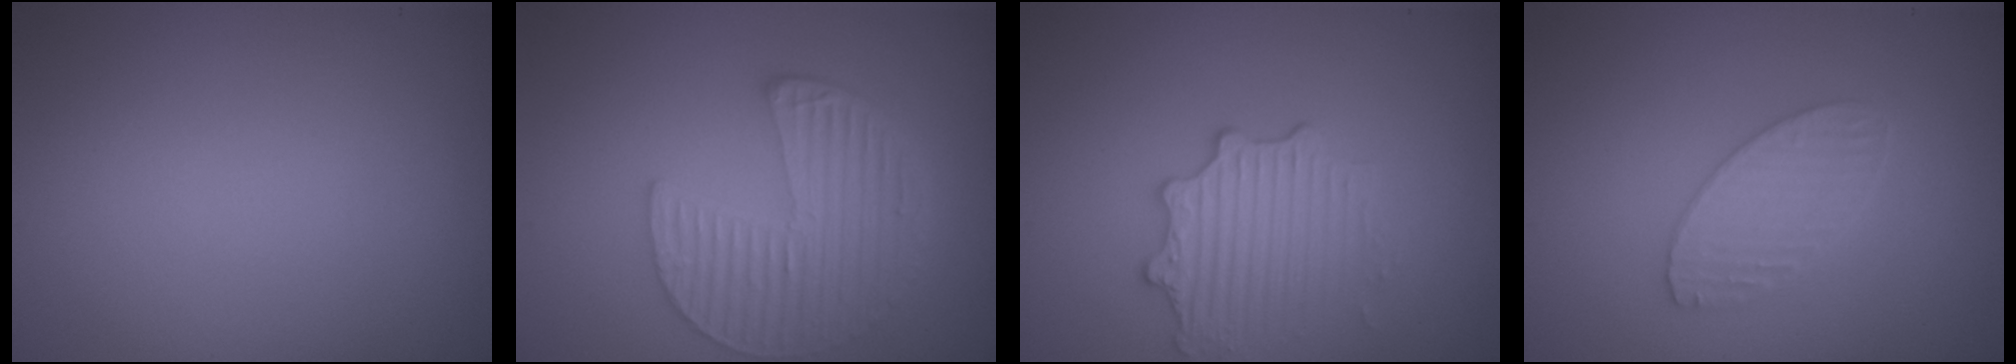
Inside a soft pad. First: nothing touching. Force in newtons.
{"total": 5.8, "press": 4.2, "slide": 3.9}
{"total": 2.9, "press": 2.8, "slide": 0.7}
{"total": 2.6, "press": 2.6, "slide": 0.2}